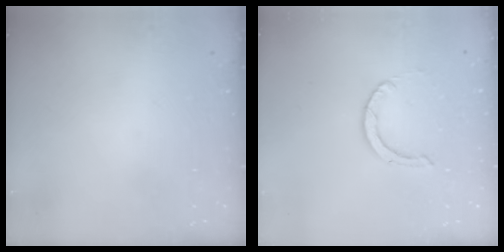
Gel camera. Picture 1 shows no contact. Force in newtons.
{"total": 0.9, "press": 0.9, "slide": 0.1}